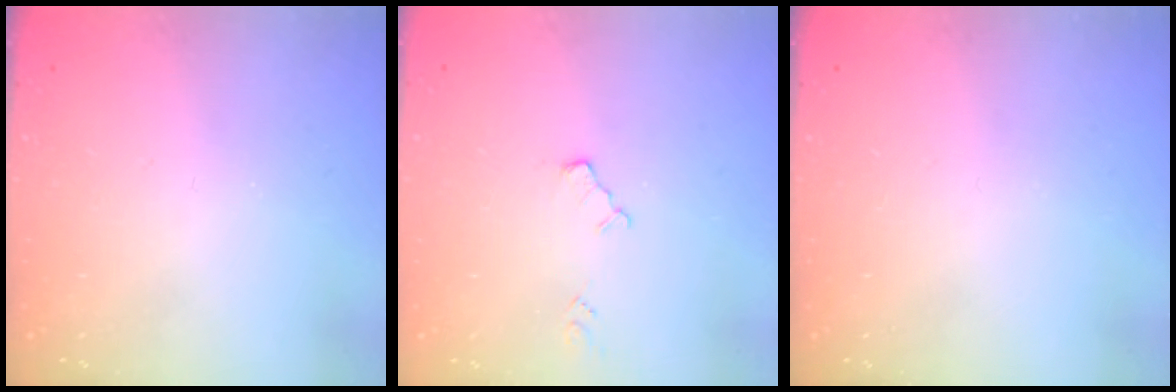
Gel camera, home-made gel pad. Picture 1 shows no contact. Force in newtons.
{"total": 4.0, "press": 4.0, "slide": 0.6}
{"total": 0.0}